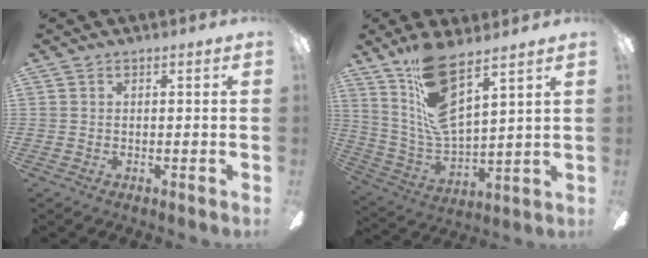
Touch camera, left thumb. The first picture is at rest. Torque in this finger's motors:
{"motor_torque": [0.49, -0.29, -0.12, -0.29, 0.25]}